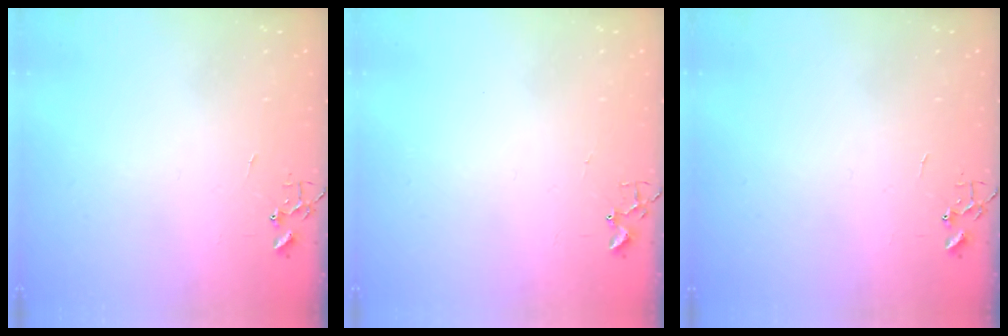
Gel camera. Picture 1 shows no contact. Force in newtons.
{"total": 1.9, "press": 1.9, "slide": 0.2}
{"total": 0.0}